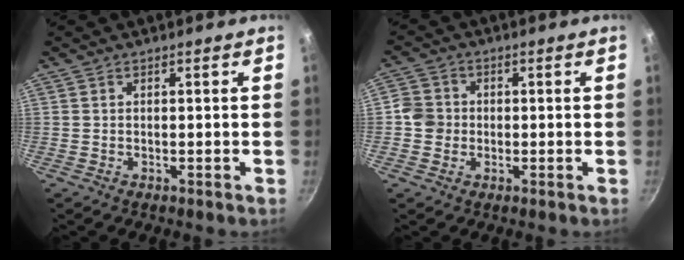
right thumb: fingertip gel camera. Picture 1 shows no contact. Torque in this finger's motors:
{"motor_torque": [0.18, 0.02, 0.34, -0.14, 0.00]}